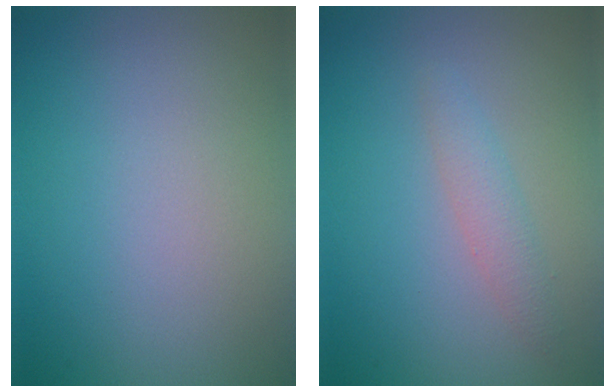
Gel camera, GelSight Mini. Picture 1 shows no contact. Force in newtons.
{"total": 1.7, "press": 1.7, "slide": 0.1}